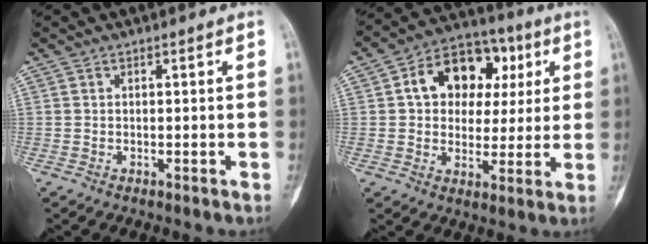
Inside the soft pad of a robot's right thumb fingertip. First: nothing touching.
{"total": 15.2, "force": [3.9, 11.2, 9.5], "torque": [-0.098, 0.014, 0.055]}